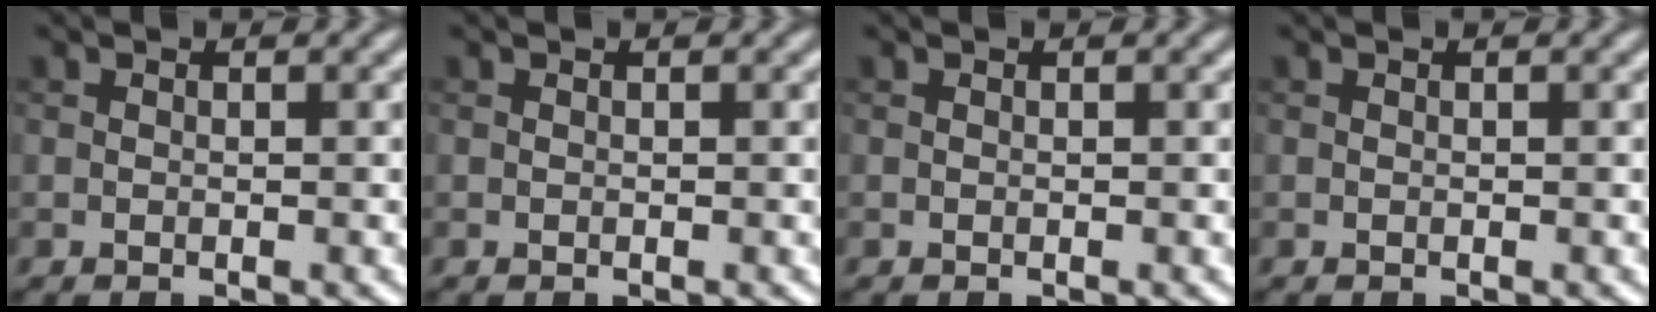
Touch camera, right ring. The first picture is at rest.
{"total": 0.0}
{"total": 0.0}
{"total": 0.0}